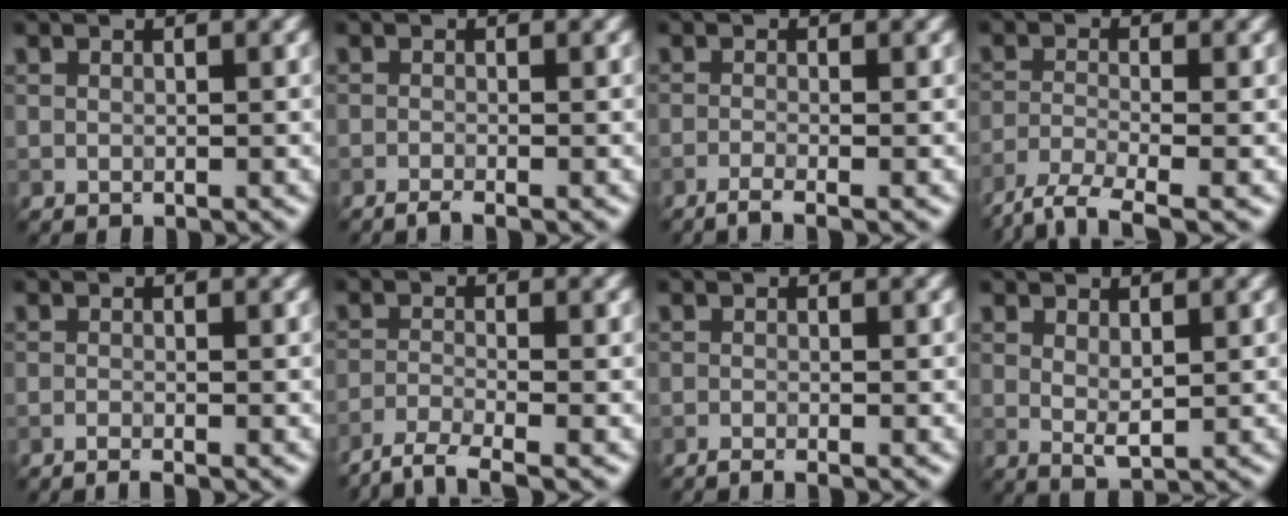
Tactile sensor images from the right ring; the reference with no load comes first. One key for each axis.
{"total": 1.5, "fx": -1.1, "fy": 0.2, "fz": 1.0, "tx": -0.016, "ty": -0.002, "tz": -0.027}
{"total": 2.1, "fx": -1.3, "fy": 0.4, "fz": 1.5, "tx": -0.025, "ty": -0.001, "tz": -0.037}
{"total": 4.6, "fx": -3.7, "fy": 1.0, "fz": 2.6, "tx": -0.057, "ty": -0.011, "tz": -0.079}
{"total": 1.2, "fx": -0.9, "fy": 0.1, "fz": 0.8, "tx": -0.014, "ty": 0.001, "tz": -0.020}
{"total": 4.0, "fx": -3.2, "fy": 0.7, "fz": 2.3, "tx": -0.044, "ty": -0.006, "tz": -0.069}
{"total": 1.5, "fx": -1.1, "fy": 0.3, "fz": 1.0, "tx": -0.012, "ty": -0.001, "tz": -0.021}
{"total": 1.7, "fx": 0.6, "fy": 0.8, "fz": 1.4, "tx": -0.030, "ty": -0.001, "tz": 0.013}